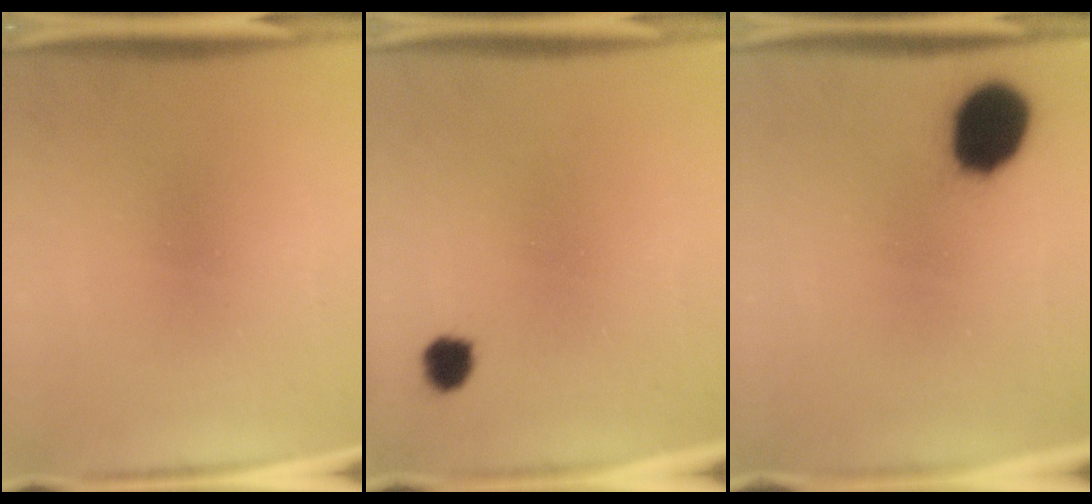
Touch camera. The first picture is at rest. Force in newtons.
{"total": 2.8}
{"total": 15.8}